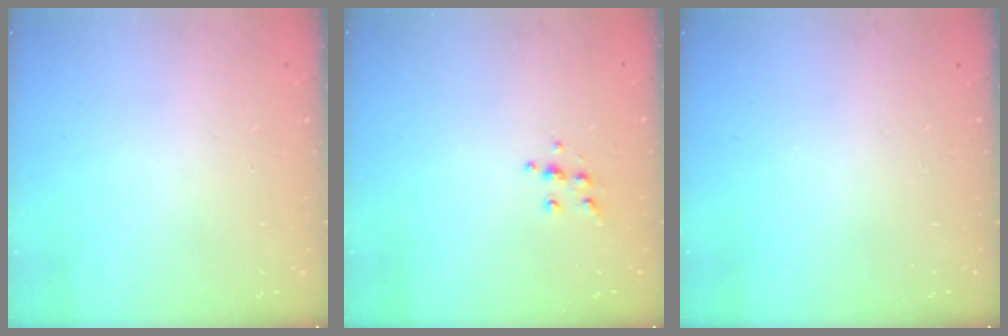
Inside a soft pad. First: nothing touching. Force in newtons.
{"total": 5.1, "press": 5.1, "slide": 0.5}
{"total": 0.0}